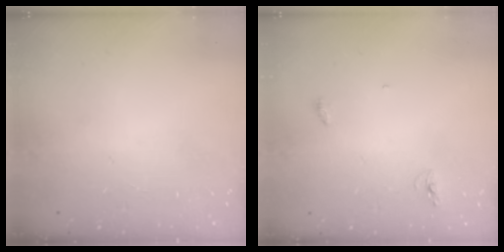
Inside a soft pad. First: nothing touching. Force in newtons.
{"total": 7.7, "press": 4.3, "slide": 6.3}